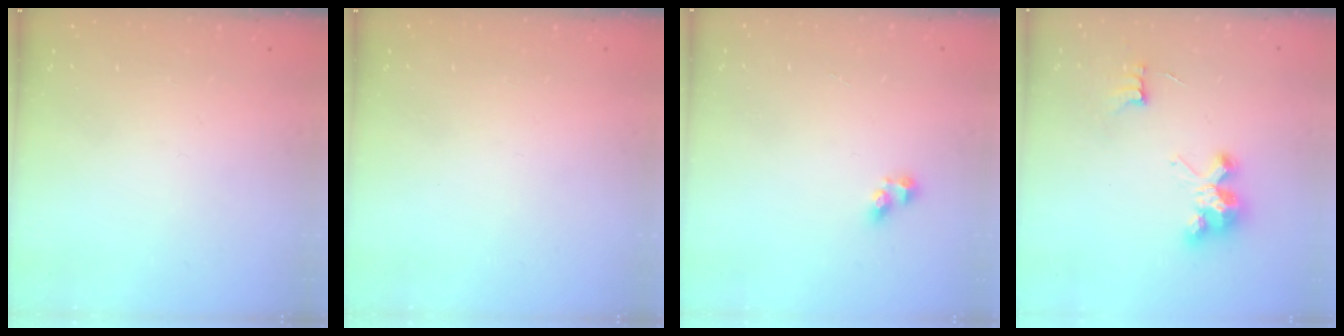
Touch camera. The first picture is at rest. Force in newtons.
{"total": 0.0}
{"total": 3.7, "press": 3.6, "slide": 0.4}
{"total": 7.9, "press": 7.9, "slide": 0.1}